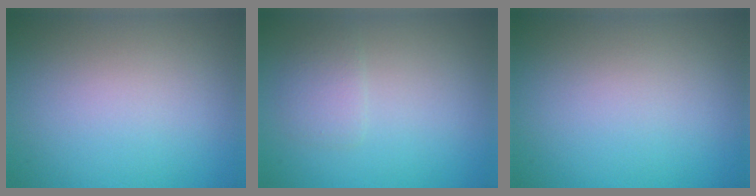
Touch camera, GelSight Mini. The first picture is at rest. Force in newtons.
{"total": 1.6, "press": 1.6, "slide": 0.0}
{"total": 0.0}